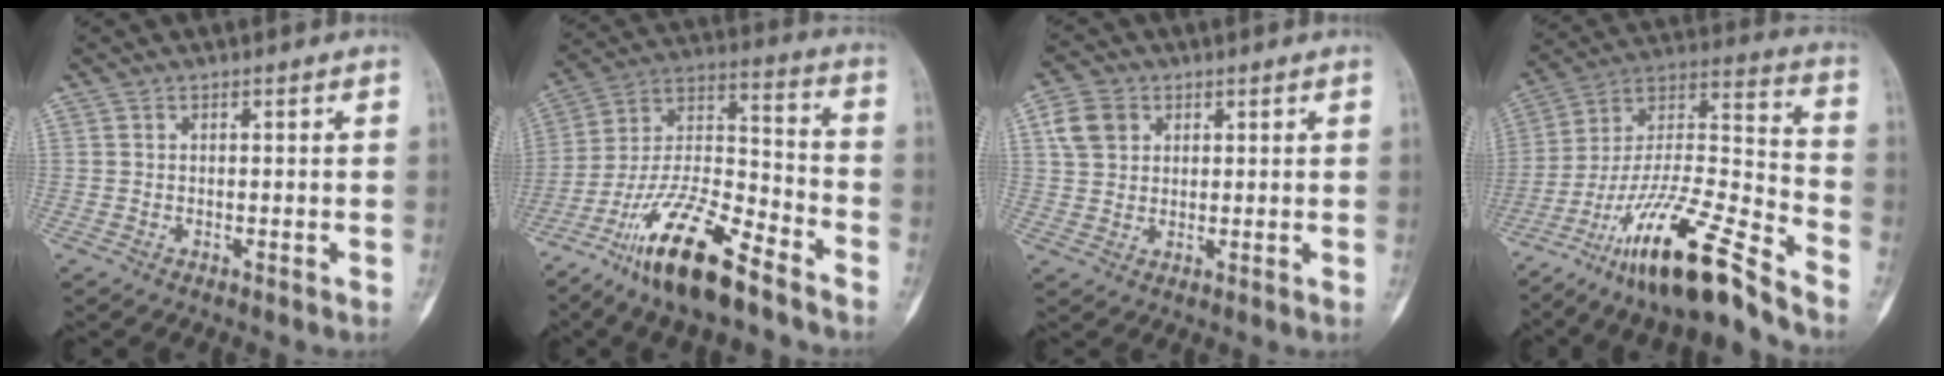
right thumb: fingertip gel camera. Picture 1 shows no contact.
{"total": 19.1, "force": [-12.9, 5.2, 13.1], "torque": [-0.242, 0.073, -0.238]}
{"total": 5.8, "force": [2.1, 4.6, 2.8], "torque": [-0.041, 0.002, 0.040]}
{"total": 22.9, "force": [-16.0, 3.8, 15.9], "torque": [-0.304, 0.072, -0.286]}